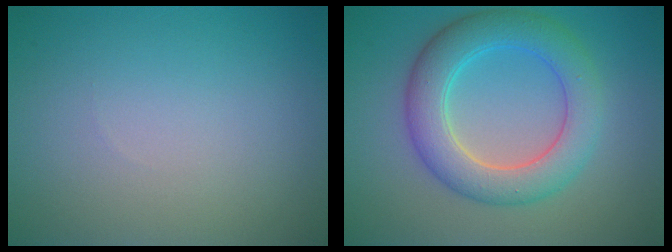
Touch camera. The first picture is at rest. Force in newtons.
{"total": 6.2, "press": 6.2, "slide": 0.3}